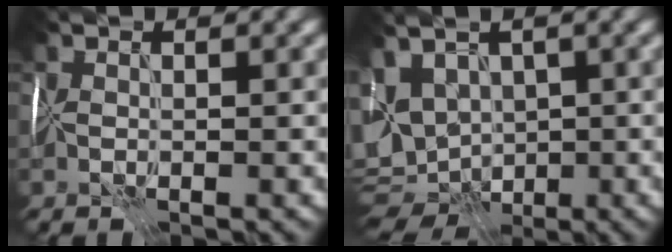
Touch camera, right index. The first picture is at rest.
{"total": 9.6, "force": [-0.3, 6.9, 6.7], "torque": [-0.130, -0.007, 0.003]}